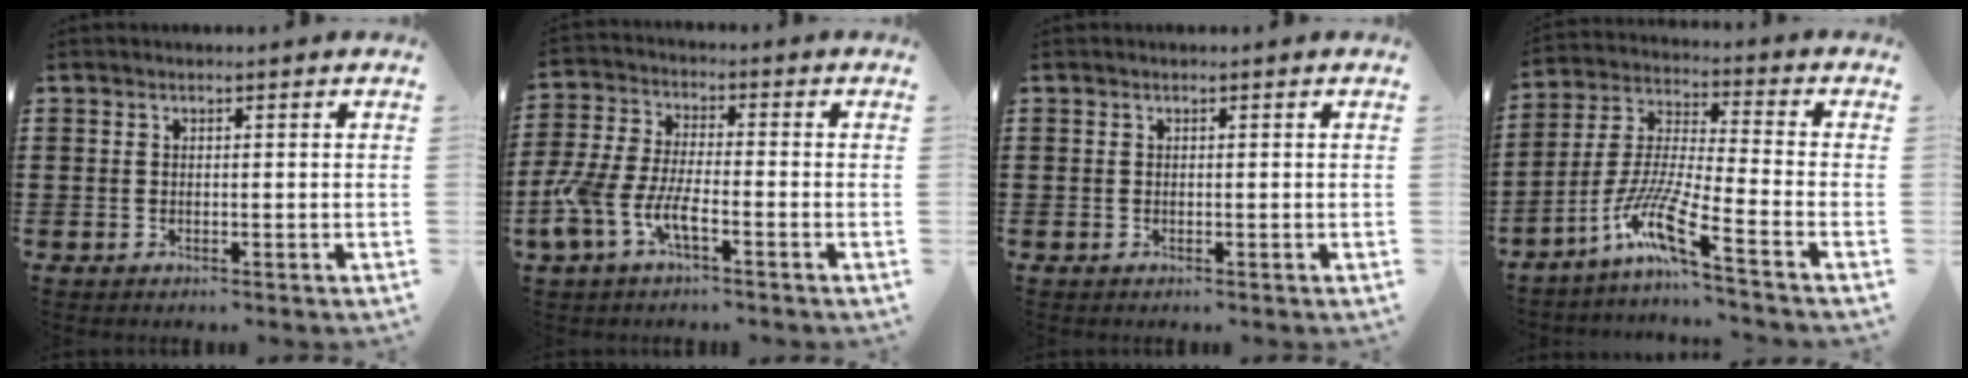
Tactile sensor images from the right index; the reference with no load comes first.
{"total": 6.8, "force": [-3.6, 2.0, 5.4], "torque": [-0.154, -0.019, -0.076]}
{"total": 0.0}
{"total": 9.9, "force": [-6.6, 0.8, 7.4], "torque": [-0.172, -0.016, -0.136]}